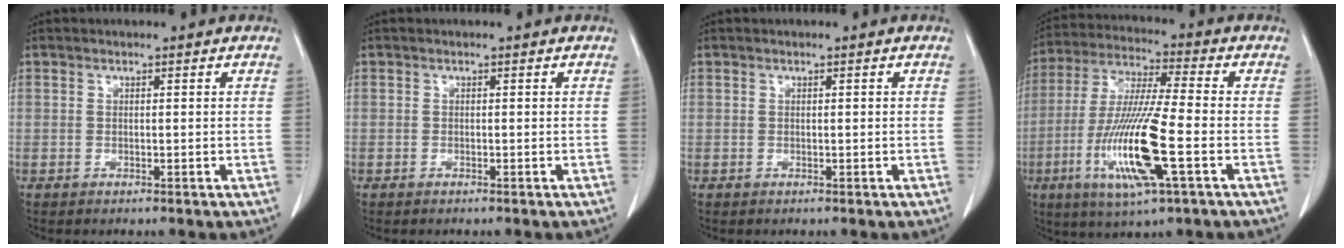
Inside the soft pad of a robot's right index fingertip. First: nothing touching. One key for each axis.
{"total": 0.0}
{"total": 0.0}
{"total": 15.7, "fx": -4.8, "fy": 0.8, "fz": 15.0, "tx": -0.309, "ty": -0.021, "tz": -0.090}